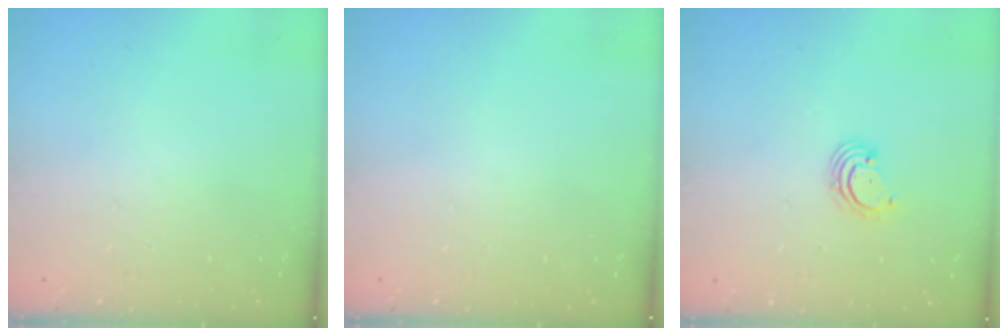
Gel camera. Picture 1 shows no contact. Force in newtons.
{"total": 0.0}
{"total": 2.6, "press": 2.6, "slide": 0.3}